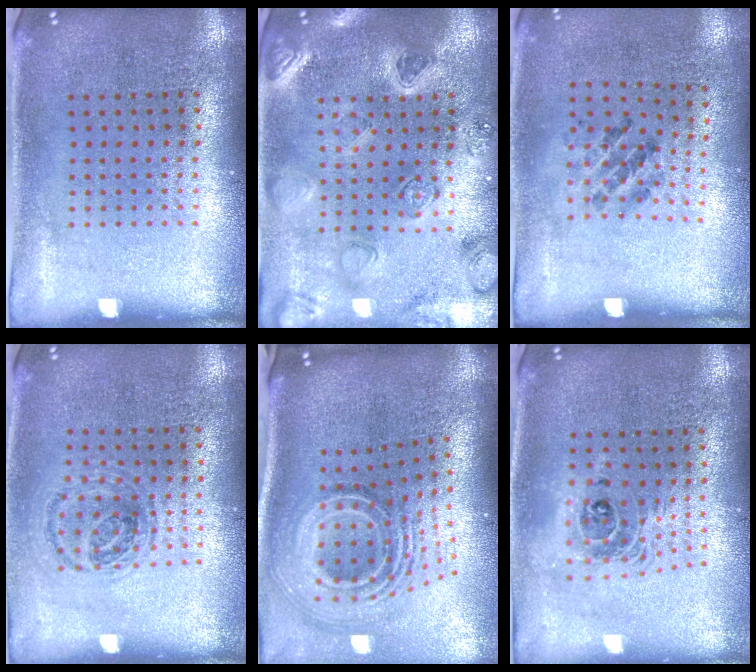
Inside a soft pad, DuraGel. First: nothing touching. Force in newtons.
{"total": 2.3, "press": 2.2, "slide": 0.4}
{"total": 1.3, "press": 0.7, "slide": 1.1}
{"total": 0.9, "press": 0.9, "slide": 0.3}
{"total": 3.0, "press": 1.9, "slide": 2.3}
{"total": 1.7, "press": 1.4, "slide": 1.0}